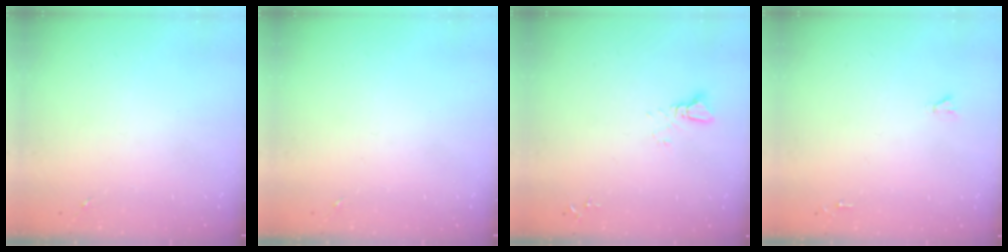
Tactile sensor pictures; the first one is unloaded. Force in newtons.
{"total": 0.0}
{"total": 2.5, "press": 2.5, "slide": 0.1}
{"total": 1.6, "press": 1.6, "slide": 0.1}